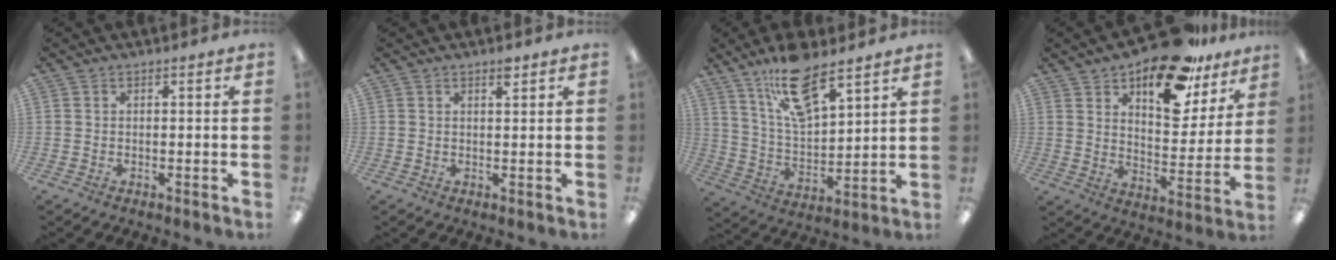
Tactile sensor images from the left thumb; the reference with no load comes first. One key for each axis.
{"total": 1.9, "fx": 1.5, "fy": 0.4, "fz": 1.2, "tx": -0.010, "ty": -0.007, "tz": 0.023}
{"total": 15.7, "fx": 10.9, "fy": 5.8, "fz": 9.7, "tx": -0.171, "ty": -0.046, "tz": 0.189}
{"total": 19.7, "fx": 13.8, "fy": 8.8, "fz": 11.0, "tx": -0.158, "ty": -0.082, "tz": 0.231}